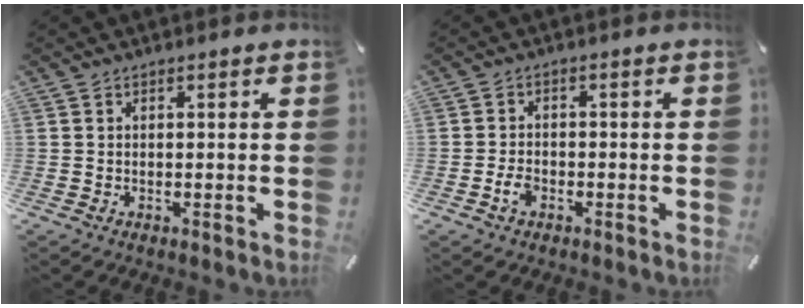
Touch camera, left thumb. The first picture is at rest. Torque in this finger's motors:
{"motor_torque": [0.04, 0.24, 0.10, 0.00, 0.02]}